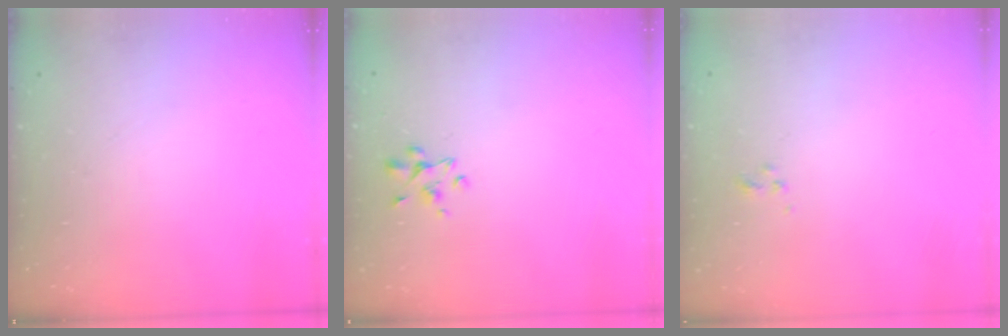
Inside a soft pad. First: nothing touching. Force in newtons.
{"total": 3.2, "press": 3.1, "slide": 1.0}
{"total": 1.4, "press": 1.3, "slide": 0.6}